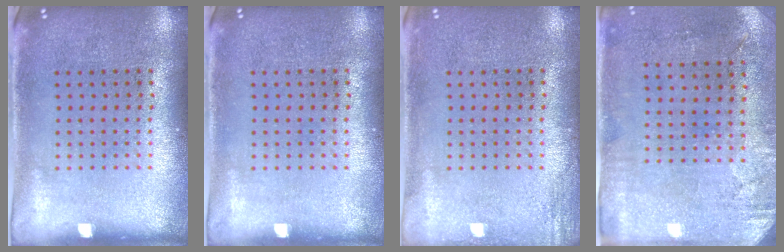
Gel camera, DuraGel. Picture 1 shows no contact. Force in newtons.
{"total": 0.0}
{"total": 1.4, "press": 1.4, "slide": 0.2}
{"total": 2.9, "press": 2.4, "slide": 1.7}